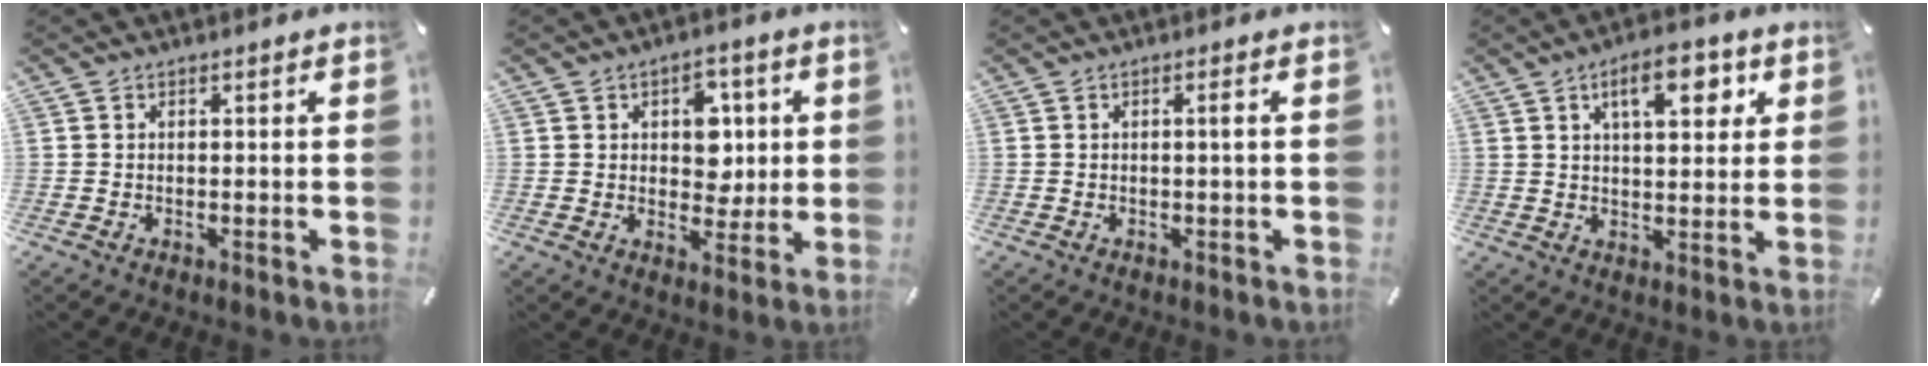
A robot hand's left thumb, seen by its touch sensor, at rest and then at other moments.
{"total": 7.7, "force": [1.6, 6.1, 4.5], "torque": [-0.046, -0.004, 0.020]}
{"total": 1.7, "force": [0.1, -0.1, 1.7], "torque": [-0.031, -0.002, 0.000]}
{"total": 10.0, "force": [4.5, 4.4, 7.8], "torque": [-0.113, -0.007, 0.070]}